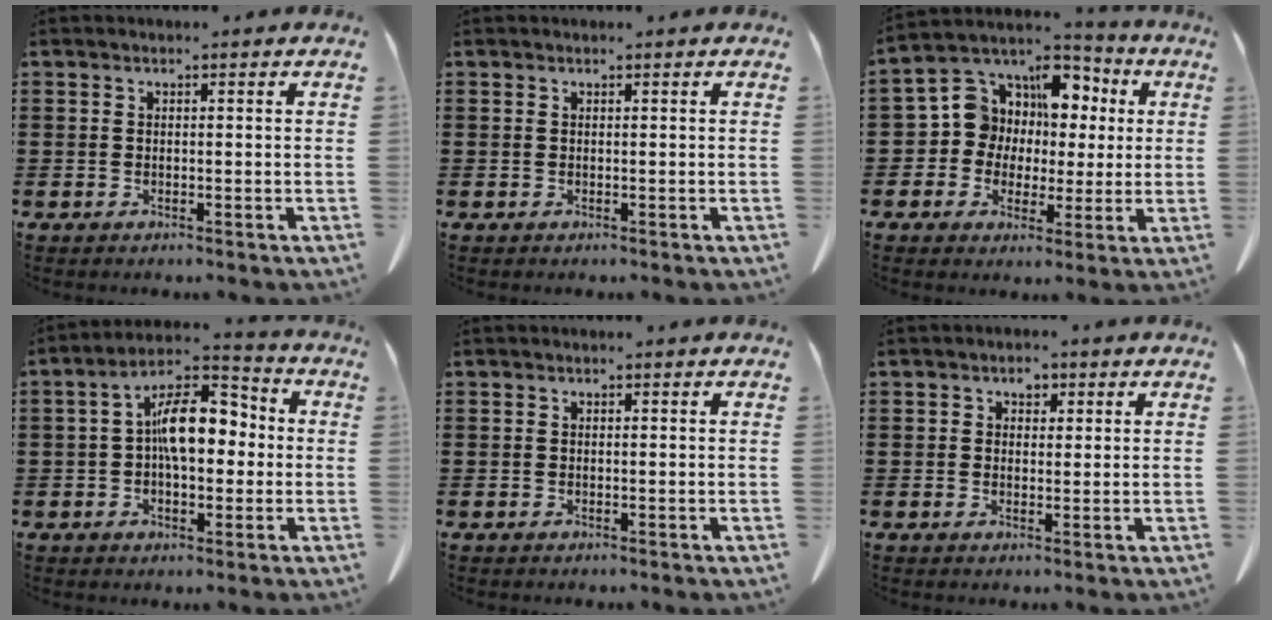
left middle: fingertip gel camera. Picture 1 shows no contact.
{"total": 0.0}
{"total": 8.7, "force": [1.5, 8.3, 2.1], "torque": [-0.092, -0.012, 0.030]}
{"total": 10.1, "force": [0.7, 5.3, 8.6], "torque": [-0.169, 0.015, 0.012]}
{"total": 0.0}
{"total": 2.0, "force": [0.7, 1.6, 1.0], "torque": [-0.016, 0.005, 0.010]}